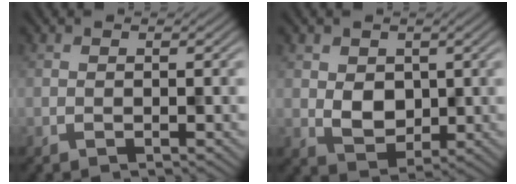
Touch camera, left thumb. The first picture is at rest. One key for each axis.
{"total": 3.2, "fx": 1.0, "fy": 2.8, "fz": 1.0, "tx": -0.028, "ty": -0.010, "tz": 0.024}